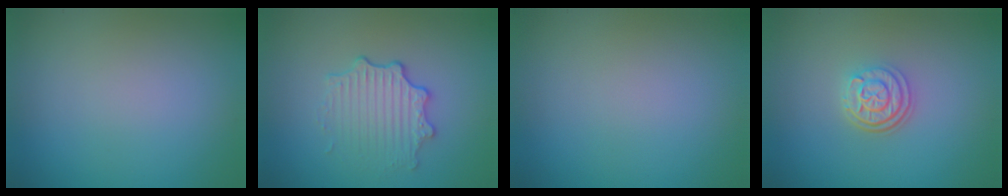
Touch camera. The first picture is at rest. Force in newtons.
{"total": 3.4, "press": 2.7, "slide": 2.0}
{"total": 0.0}
{"total": 3.0, "press": 2.4, "slide": 1.7}